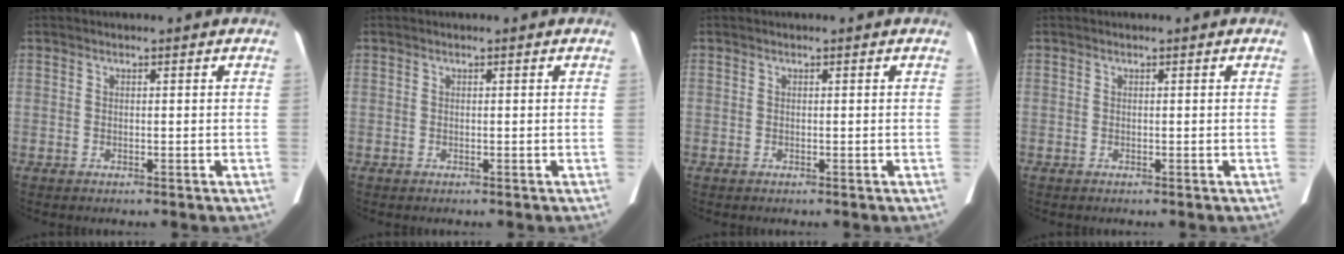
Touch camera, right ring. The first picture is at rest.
{"total": 0.0}
{"total": 0.0}
{"total": 0.0}